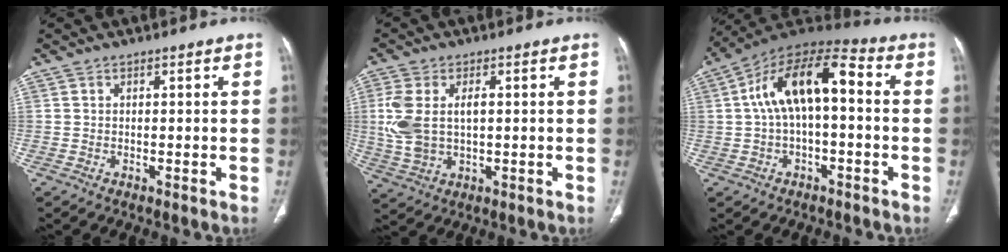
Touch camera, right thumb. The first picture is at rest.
{"total": 9.8, "force": [0.9, 5.9, 7.8], "torque": [-0.178, 0.005, 0.027]}
{"total": 15.1, "force": [1.1, 7.2, 13.2], "torque": [-0.224, 0.051, 0.008]}